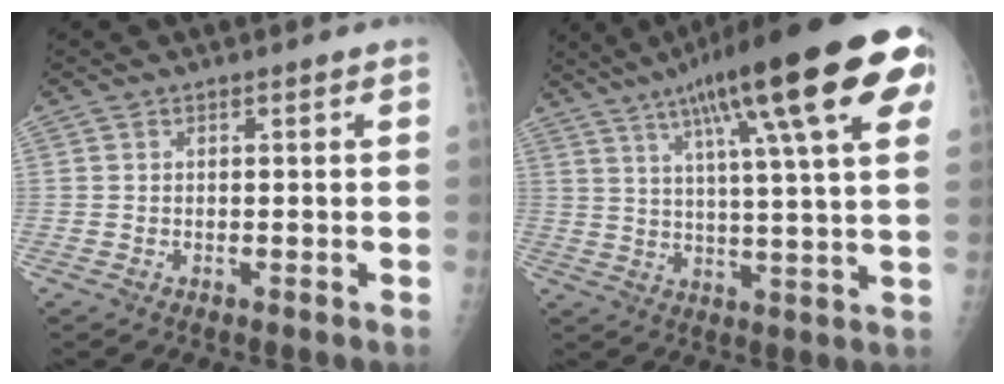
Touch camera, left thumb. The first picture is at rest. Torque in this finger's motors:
{"motor_torque": [0.89, 0.63, 1.96, -0.81, 0.21]}